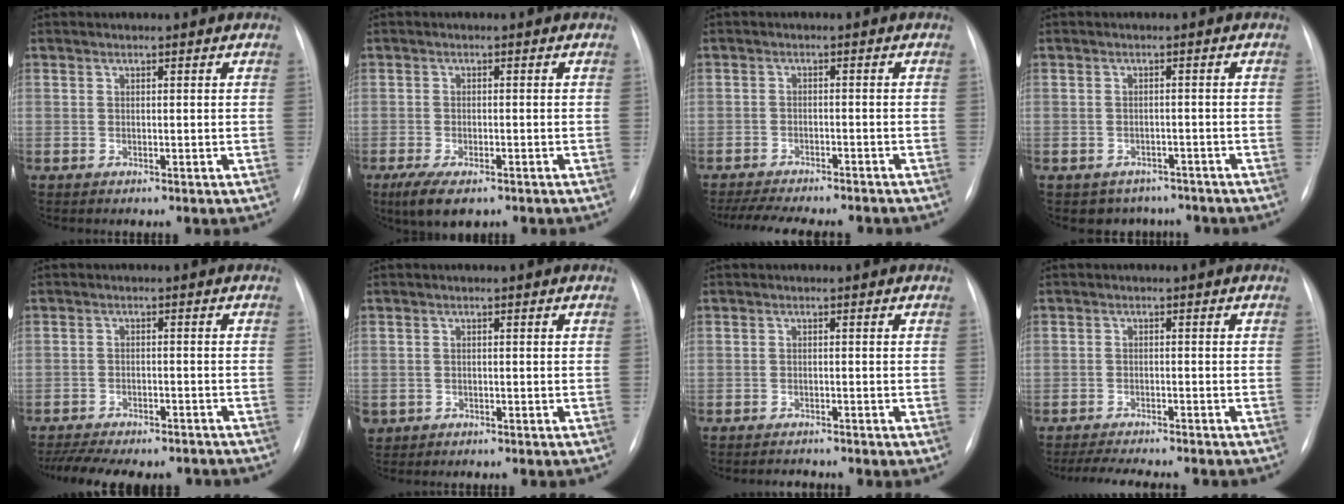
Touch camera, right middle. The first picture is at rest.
{"total": 5.8, "force": [-3.7, 2.1, 3.8], "torque": [-0.072, -0.012, -0.056]}
{"total": 12.6, "force": [-11.1, 3.2, 5.1], "torque": [-0.090, -0.004, -0.150]}
{"total": 5.0, "force": [-4.0, 3.0, 0.1], "torque": [0.006, 0.015, -0.047]}
{"total": 14.8, "force": [-12.8, 4.4, 5.9], "torque": [-0.128, 0.000, -0.170]}
{"total": 2.0, "force": [-1.0, 1.8, 0.3], "torque": [-0.008, 0.002, -0.012]}
{"total": 1.0, "force": [-1.0, 0.0, 0.1], "torque": [-0.004, -0.007, -0.012]}
{"total": 8.2, "force": [-7.3, 1.7, 3.3], "torque": [-0.049, -0.008, -0.106]}